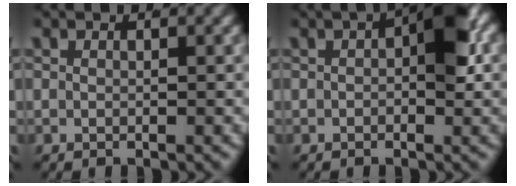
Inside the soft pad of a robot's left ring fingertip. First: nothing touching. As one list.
[{"total": 4.2, "force": [0.4, 1.5, 3.9], "torque": [-0.053, -0.001, 0.007]}]